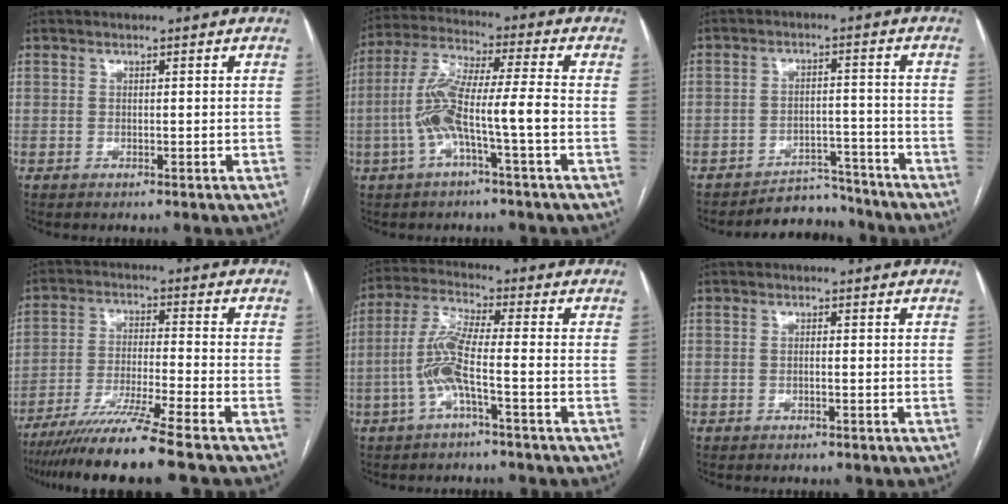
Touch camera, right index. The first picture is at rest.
{"total": 10.4, "force": [-2.7, 0.3, 10.1], "torque": [-0.210, 0.022, -0.056]}
{"total": 6.4, "force": [-6.1, 1.8, -0.6], "torque": [0.020, 0.028, -0.094]}
{"total": 12.5, "force": [-10.0, -2.1, 7.2], "torque": [-0.115, -0.037, -0.169]}
{"total": 7.4, "force": [-2.2, 0.1, 7.0], "torque": [-0.158, 0.012, -0.049]}
{"total": 0.5, "force": [-0.1, 0.0, 0.5], "torque": [-0.009, 0.001, -0.002]}